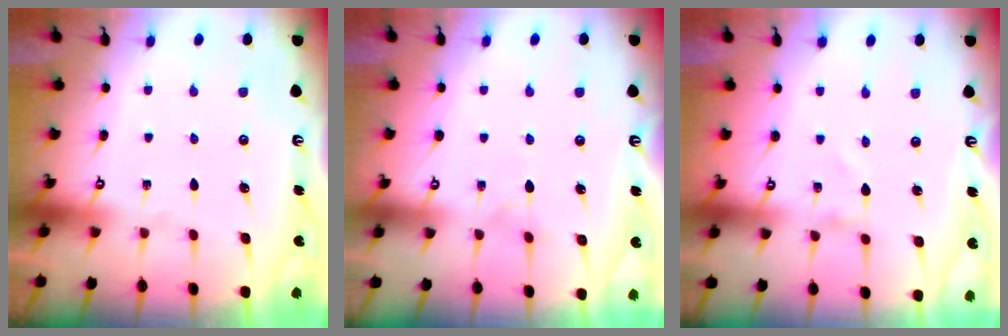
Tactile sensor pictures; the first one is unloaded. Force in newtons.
{"total": 2.5, "press": 2.5, "slide": 0.2}
{"total": 1.0, "press": 1.0, "slide": 0.0}